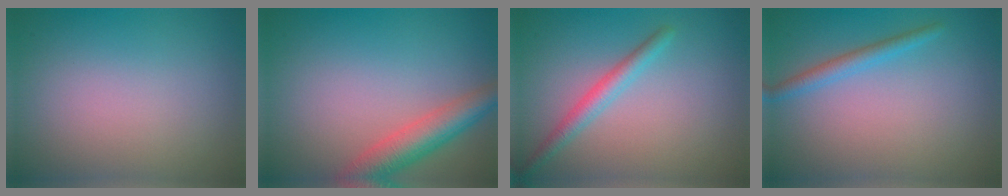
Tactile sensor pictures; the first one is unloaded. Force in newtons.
{"total": 4.7, "press": 4.7, "slide": 0.2}
{"total": 2.2, "press": 2.2, "slide": 0.0}
{"total": 1.8, "press": 1.8, "slide": 0.1}